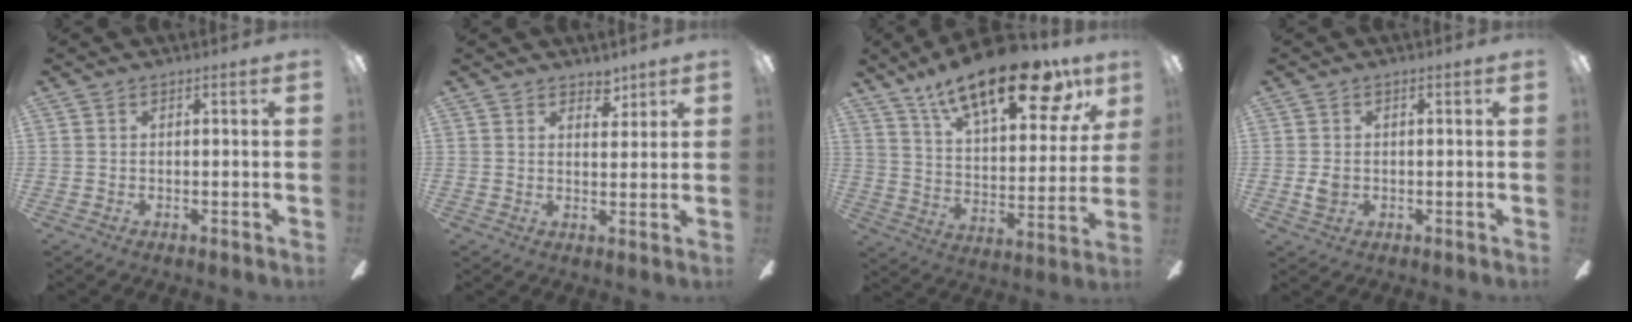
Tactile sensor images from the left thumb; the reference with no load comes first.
{"total": 4.2, "force": [3.5, 2.0, 0.9], "torque": [0.006, -0.022, 0.061]}
{"total": 24.7, "force": [16.5, 8.7, 16.1], "torque": [-0.244, -0.102, 0.269]}
{"total": 2.6, "force": [-0.2, 2.1, 1.5], "torque": [-0.020, 0.003, -0.006]}